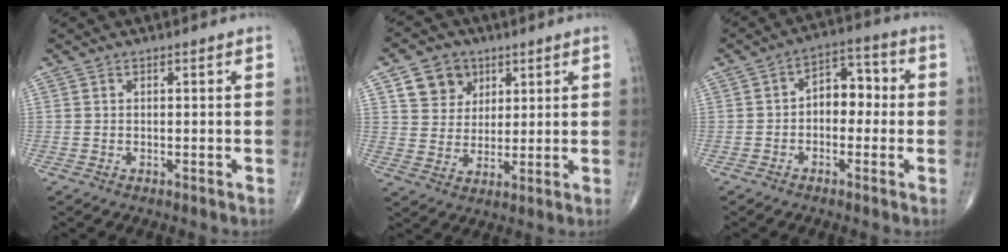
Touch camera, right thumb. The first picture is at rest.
{"total": 8.2, "force": [3.9, 6.8, 2.6], "torque": [-0.012, -0.015, 0.068]}
{"total": 7.1, "force": [-0.5, 4.8, 5.1], "torque": [-0.044, 0.032, -0.023]}